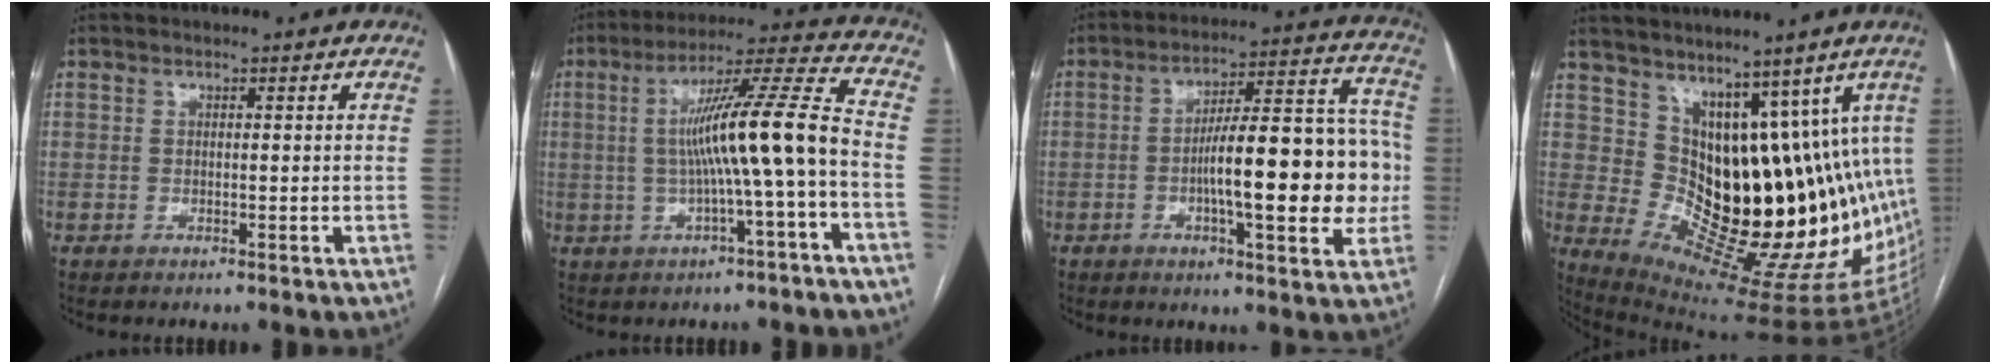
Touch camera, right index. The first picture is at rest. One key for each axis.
{"total": 13.2, "fx": -1.5, "fy": -0.7, "fz": 13.1, "tx": -0.214, "ty": 0.024, "tz": -0.025}
{"total": 17.6, "fx": -2.2, "fy": 4.1, "fz": 17.0, "tx": -0.245, "ty": 0.031, "tz": -0.033}
{"total": 18.8, "fx": 7.6, "fy": 8.4, "fz": 15.0, "tx": -0.186, "ty": -0.007, "tz": 0.134}